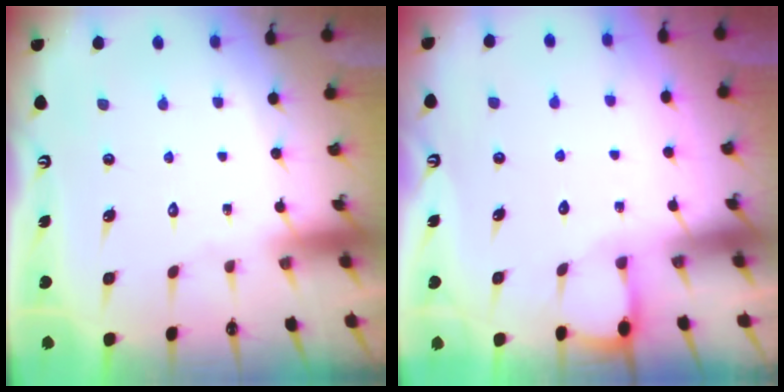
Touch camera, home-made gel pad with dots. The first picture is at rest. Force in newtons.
{"total": 2.5, "press": 2.4, "slide": 0.4}